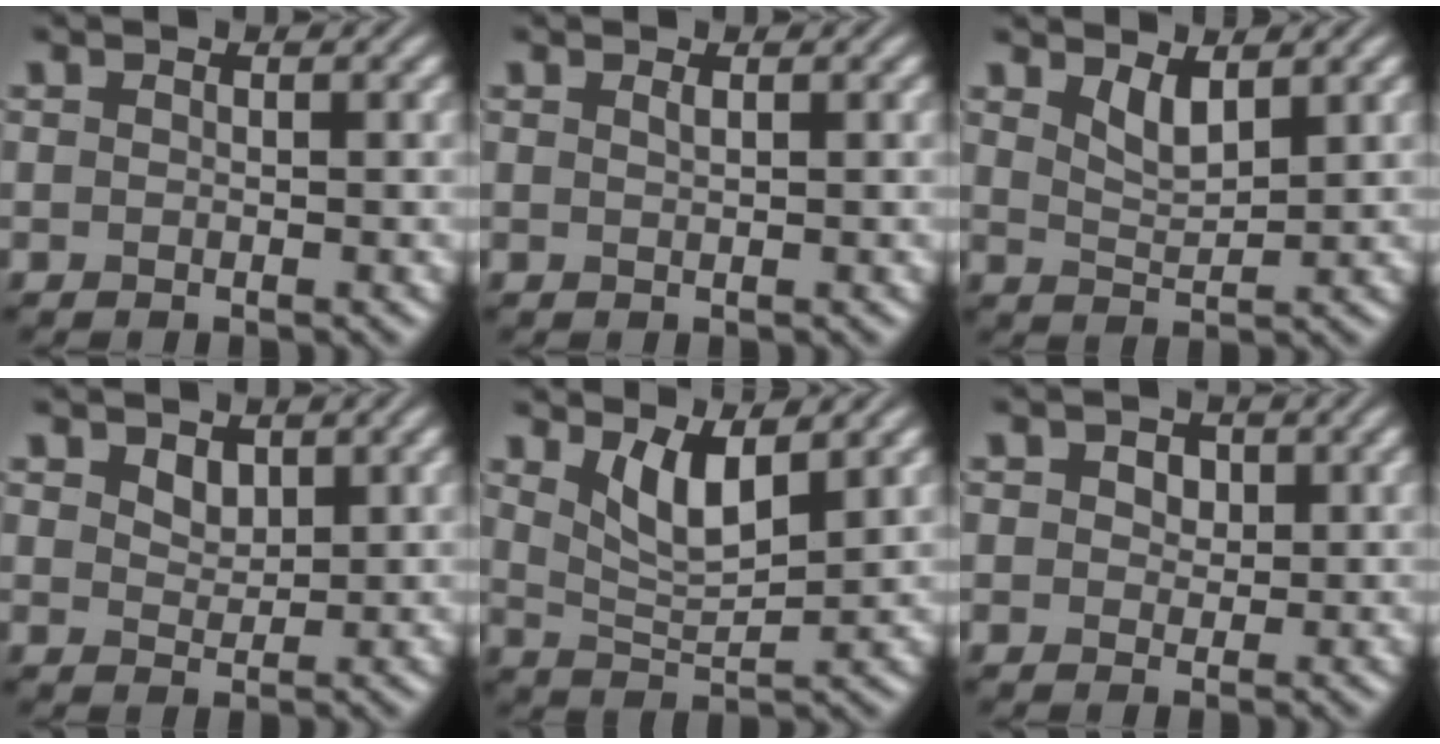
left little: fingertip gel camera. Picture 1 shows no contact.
{"total": 0.7, "force": [0.4, 0.2, 0.5], "torque": [-0.005, 0.001, 0.007]}
{"total": 2.4, "force": [1.6, 0.7, 1.6], "torque": [-0.034, -0.010, 0.035]}
{"total": 1.6, "force": [1.0, 0.9, 0.7], "torque": [-0.016, -0.002, 0.022]}
{"total": 4.2, "force": [2.3, 1.3, 3.3], "torque": [-0.068, -0.011, 0.047]}
{"total": 2.2, "force": [0.9, 1.5, 1.3], "torque": [-0.015, 0.008, 0.003]}